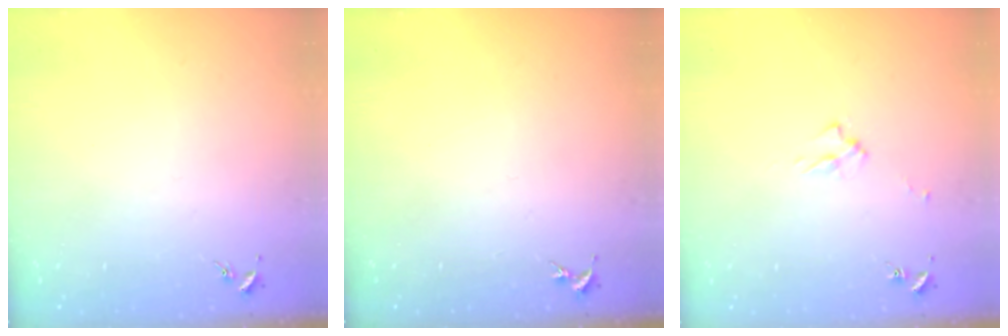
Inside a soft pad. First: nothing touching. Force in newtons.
{"total": 0.0}
{"total": 2.5, "press": 2.5, "slide": 0.4}